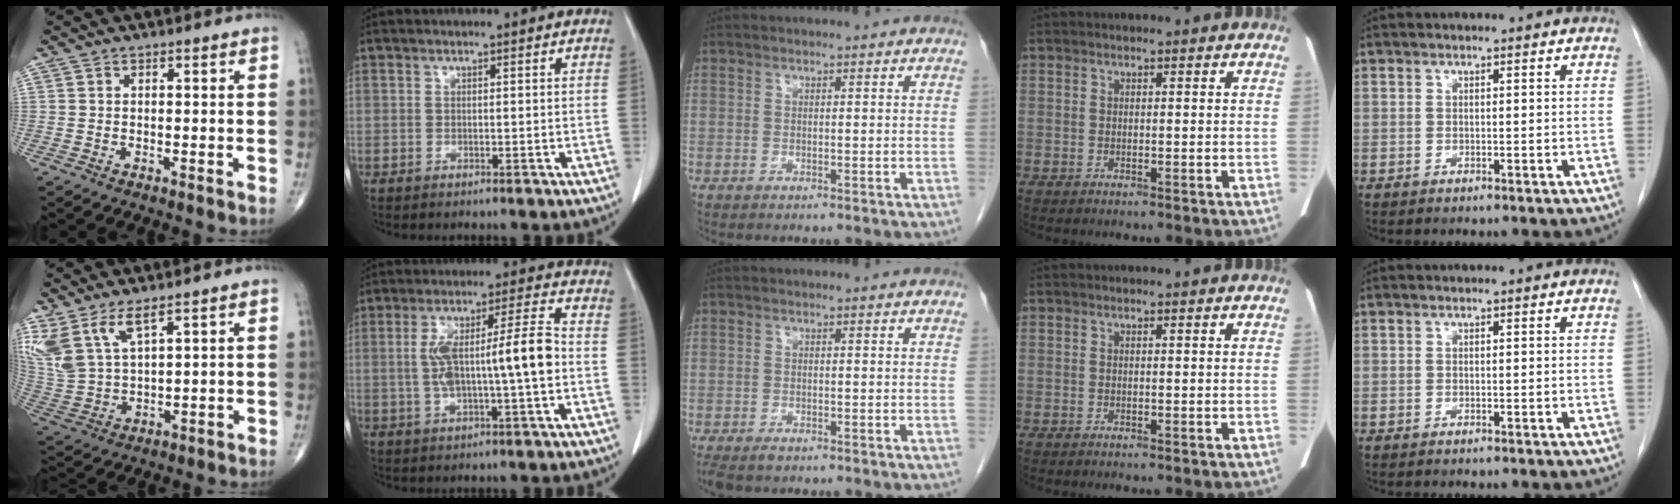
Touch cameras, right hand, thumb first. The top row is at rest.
{"thumb": {"total": 11.3, "force": [6.9, 4.4, 7.7], "torque": [-0.173, -0.025, 0.159]}, "index": {"total": 11.1, "force": [-0.8, 1.1, 11.0], "torque": [-0.196, 0.023, -0.012]}, "middle": {"total": 3.0, "force": [-2.3, 1.2, 1.6], "torque": [-0.035, -0.010, -0.037]}}